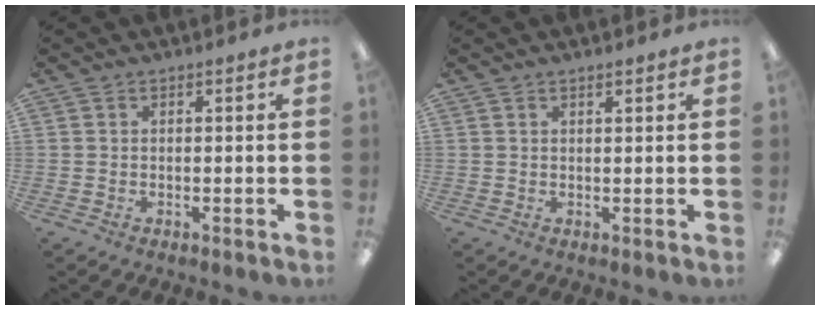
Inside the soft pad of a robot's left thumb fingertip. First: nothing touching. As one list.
[{"total": 1.2, "force": [1.1, 0.2, 0.6], "torque": [-0.013, -0.001, 0.019]}]